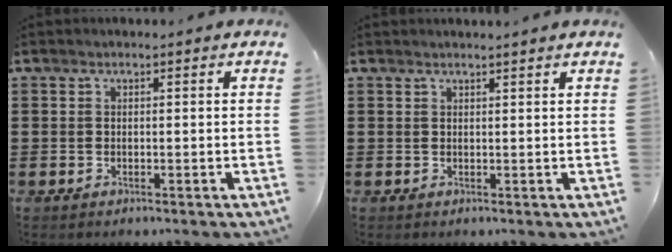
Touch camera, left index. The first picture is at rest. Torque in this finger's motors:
{"motor_torque": [0.61, -1.53, 0.15, 0.03]}